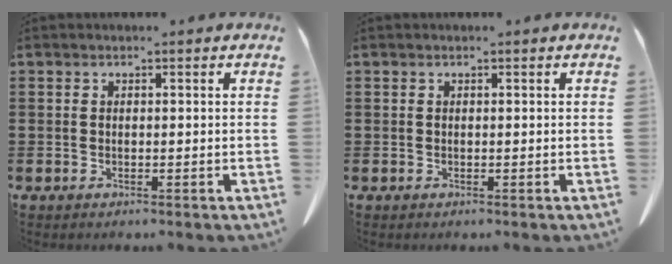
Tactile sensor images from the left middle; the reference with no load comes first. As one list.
[{"total": 0.0}]